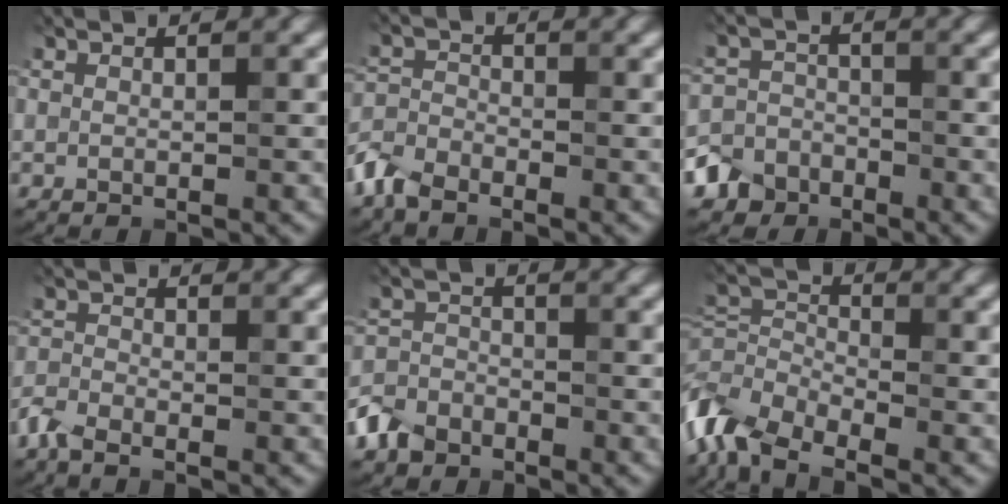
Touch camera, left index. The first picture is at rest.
{"total": 3.2, "force": [-2.6, 1.5, 1.1], "torque": [-0.026, 0.003, -0.066]}
{"total": 4.1, "force": [-3.0, 2.8, 0.2], "torque": [0.015, -0.003, -0.059]}
{"total": 2.2, "force": [-1.8, 0.8, 1.0], "torque": [-0.026, 0.000, -0.049]}
{"total": 3.1, "force": [-2.3, 2.0, 0.6], "torque": [-0.013, 0.003, -0.054]}
{"total": 6.6, "force": [-4.5, 3.2, 3.6], "torque": [-0.079, 0.003, -0.105]}